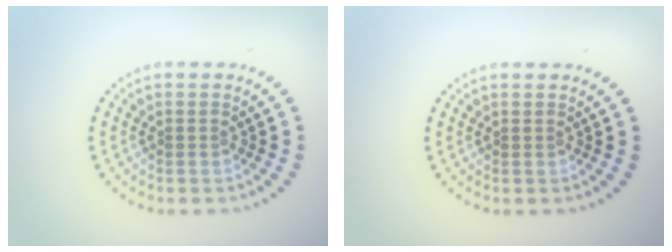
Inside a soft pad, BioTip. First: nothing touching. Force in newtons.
{"total": 0.0}